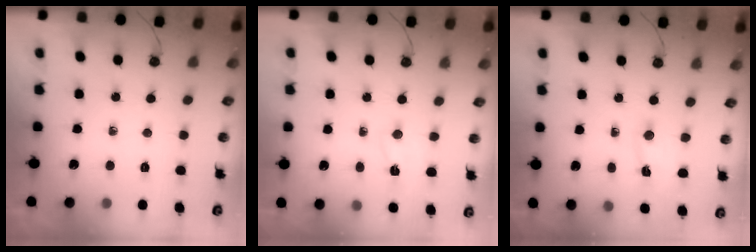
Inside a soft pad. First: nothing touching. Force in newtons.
{"total": 2.4, "press": 2.4, "slide": 0.5}
{"total": 1.4, "press": 1.2, "slide": 0.7}